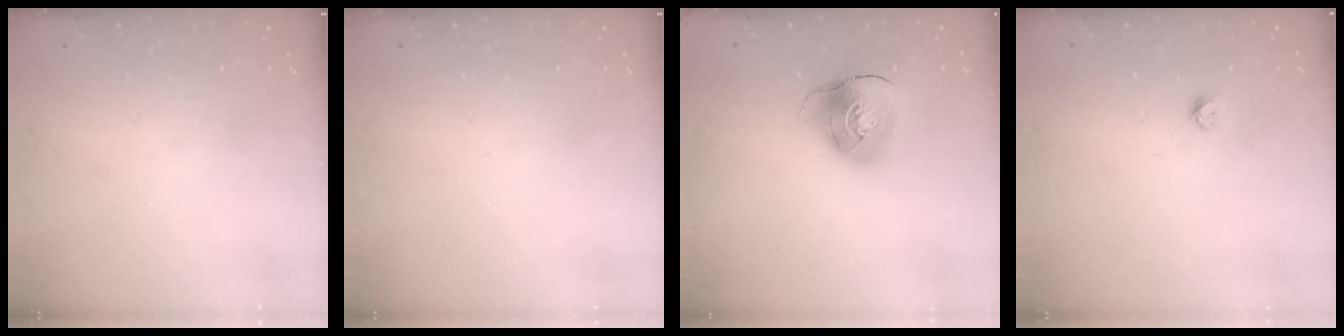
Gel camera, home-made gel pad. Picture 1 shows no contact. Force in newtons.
{"total": 0.0}
{"total": 10.2, "press": 10.1, "slide": 1.4}
{"total": 3.4, "press": 3.4, "slide": 0.4}